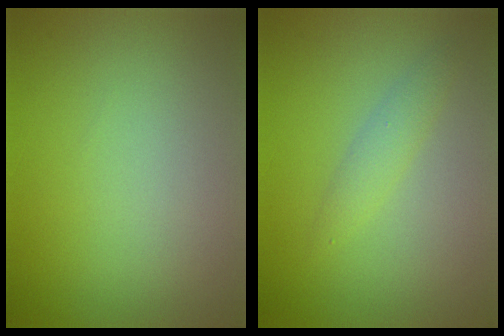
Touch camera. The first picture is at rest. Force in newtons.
{"total": 1.6, "press": 1.6, "slide": 0.0}